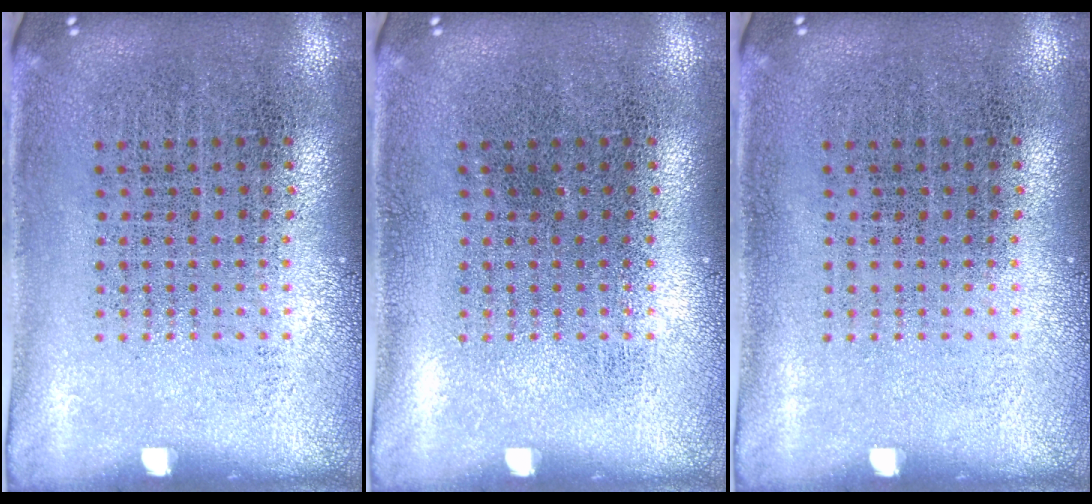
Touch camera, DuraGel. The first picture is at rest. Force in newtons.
{"total": 0.0}
{"total": 0.0}